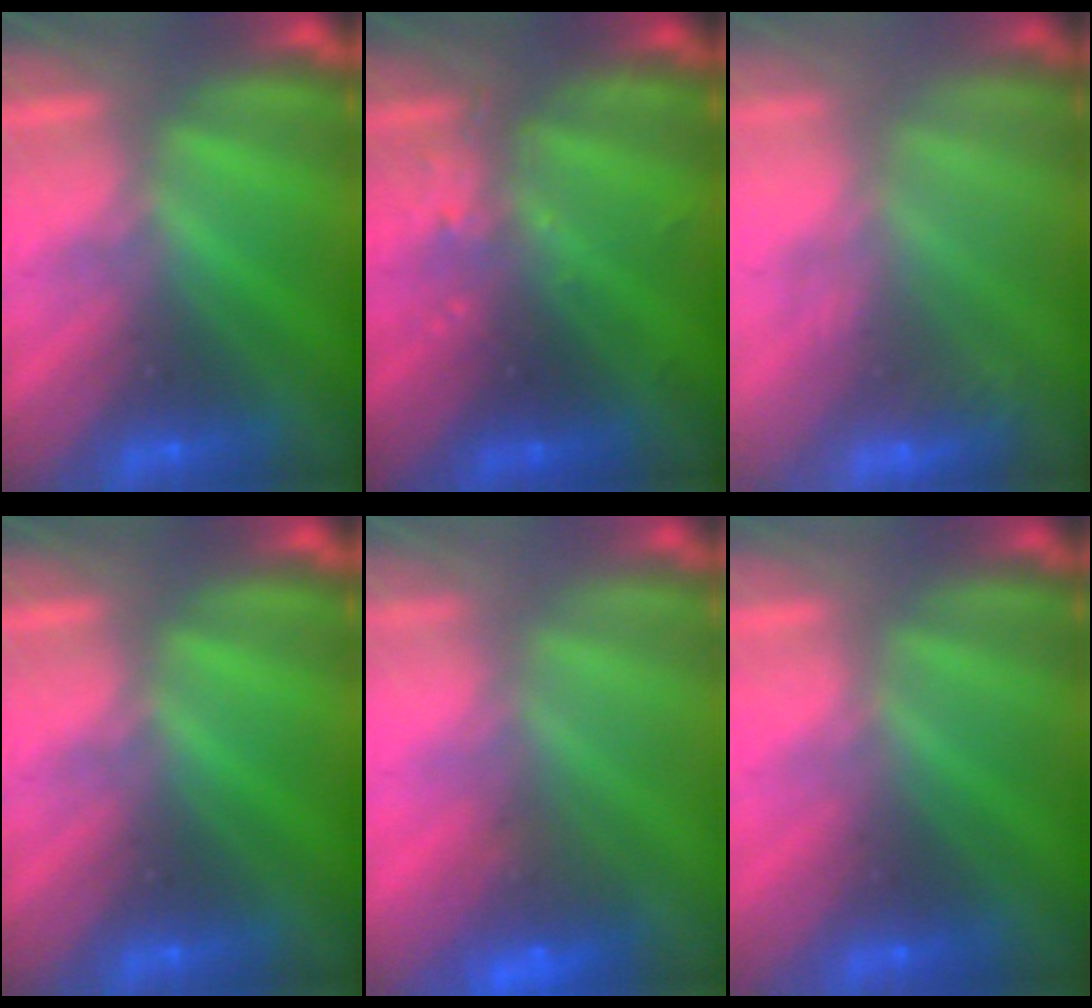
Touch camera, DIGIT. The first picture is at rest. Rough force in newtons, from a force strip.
{"total": 2.5}
{"total": 2.4}
{"total": 0.0}
{"total": 5.5}
{"total": 3.1}